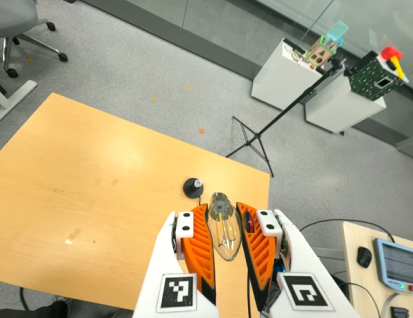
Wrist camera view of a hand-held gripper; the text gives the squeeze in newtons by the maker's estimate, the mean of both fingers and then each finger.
{"total": 24.7, "left": 27.9, "right": 21.5}